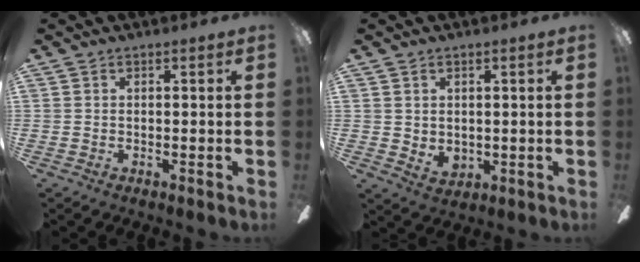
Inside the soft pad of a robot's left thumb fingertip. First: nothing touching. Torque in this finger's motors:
{"motor_torque": [0.45, 0.52, -0.15, 0.03, 0.00]}